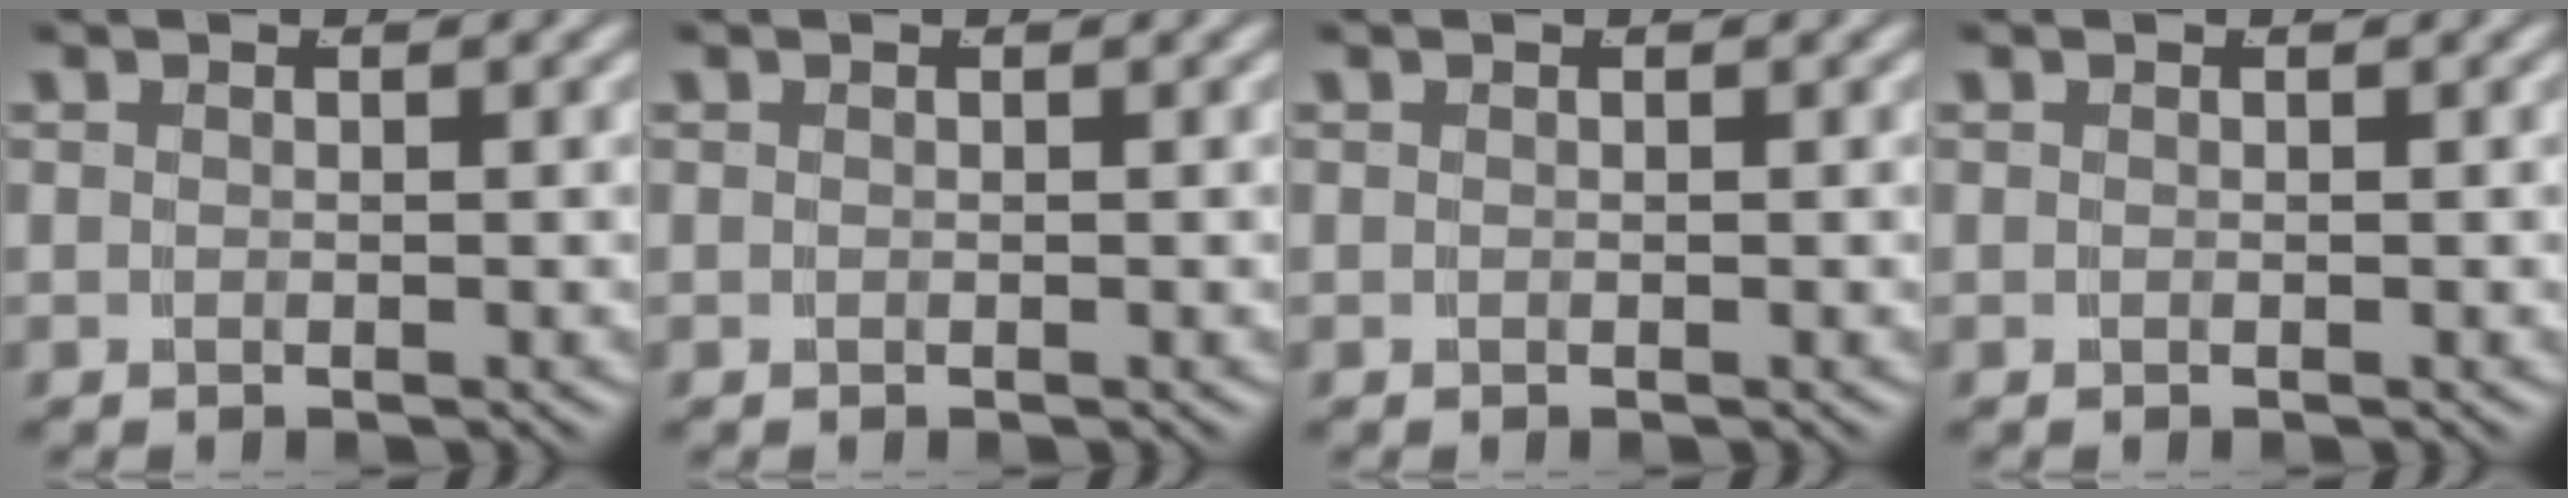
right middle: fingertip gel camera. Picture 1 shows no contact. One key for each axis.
{"total": 0.0}
{"total": 0.0}
{"total": 0.0}